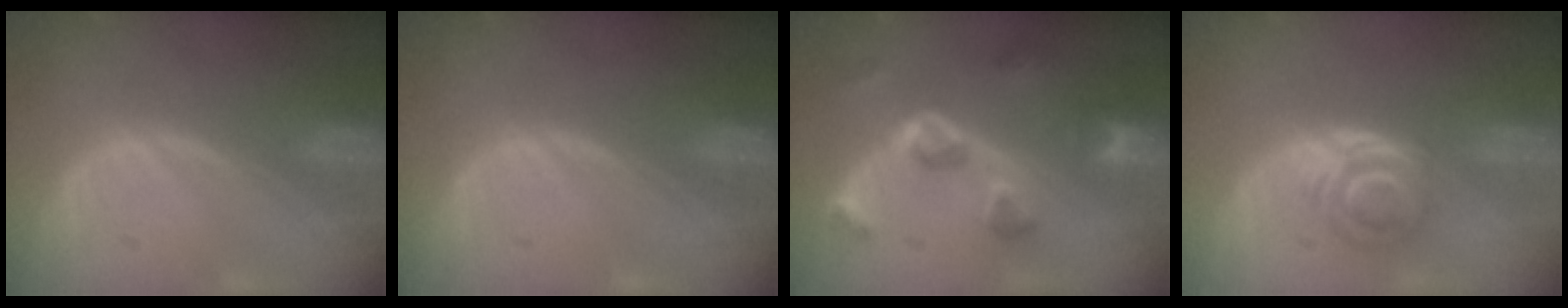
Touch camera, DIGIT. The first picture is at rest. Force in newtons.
{"total": 0.0}
{"total": 7.8, "press": 7.0, "slide": 3.4}
{"total": 5.2, "press": 4.8, "slide": 1.9}